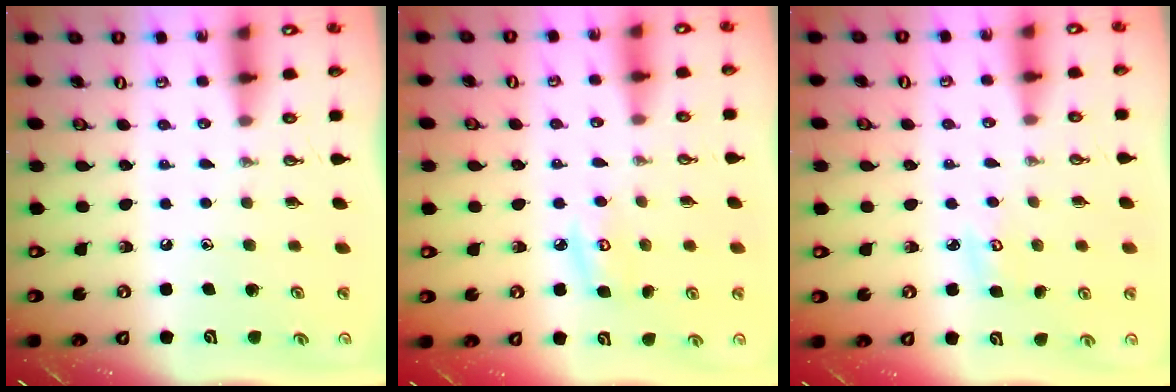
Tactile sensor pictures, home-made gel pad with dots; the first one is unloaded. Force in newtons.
{"total": 6.3, "press": 6.3, "slide": 0.5}
{"total": 3.9, "press": 3.9, "slide": 0.3}